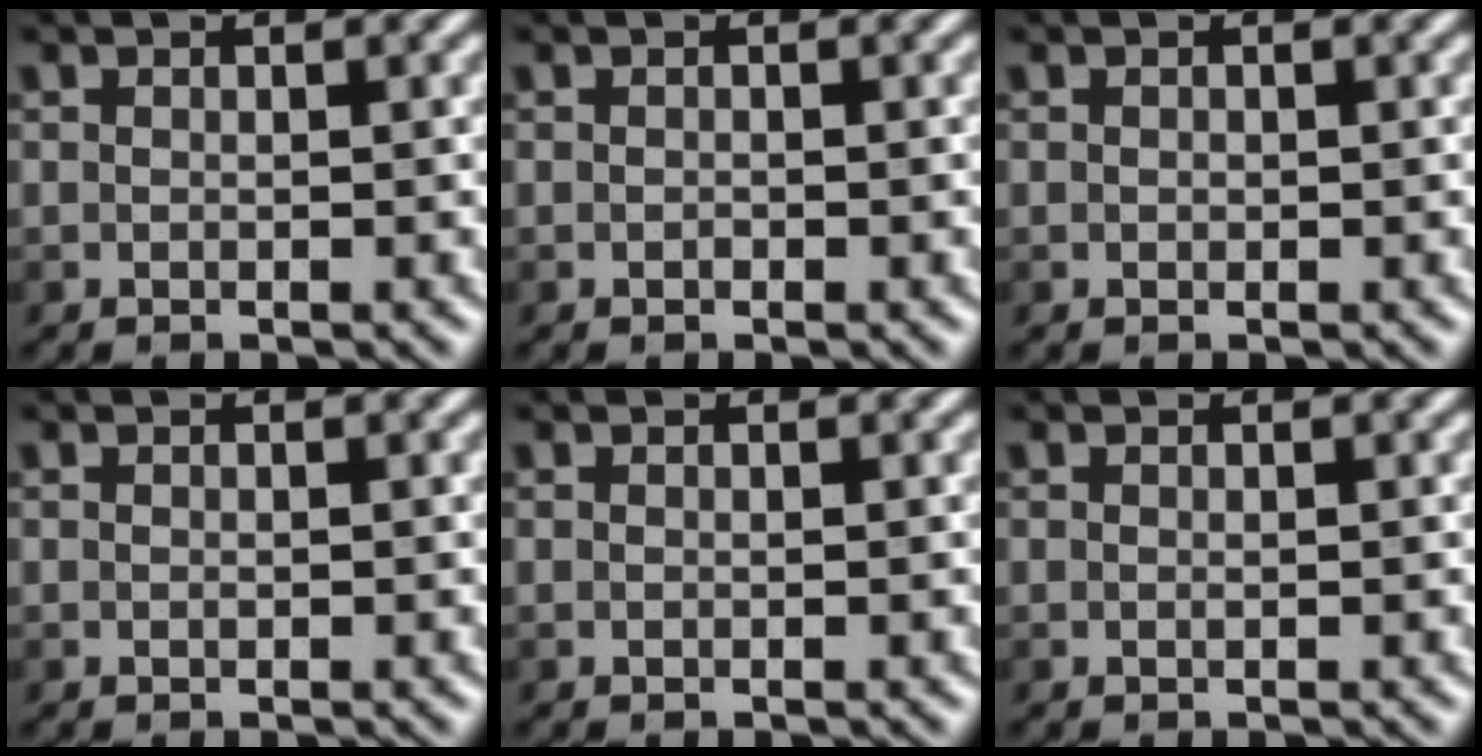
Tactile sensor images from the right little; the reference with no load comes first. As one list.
[{"total": 0.0}, {"total": 0.0}, {"total": 0.0}, {"total": 0.0}, {"total": 0.0}]